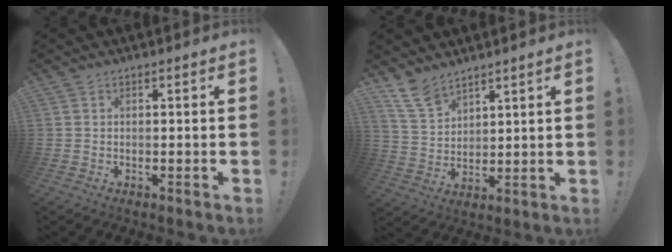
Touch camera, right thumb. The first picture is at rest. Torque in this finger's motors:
{"motor_torque": [0.18, 0.06, -0.25, 0.30, -0.03]}